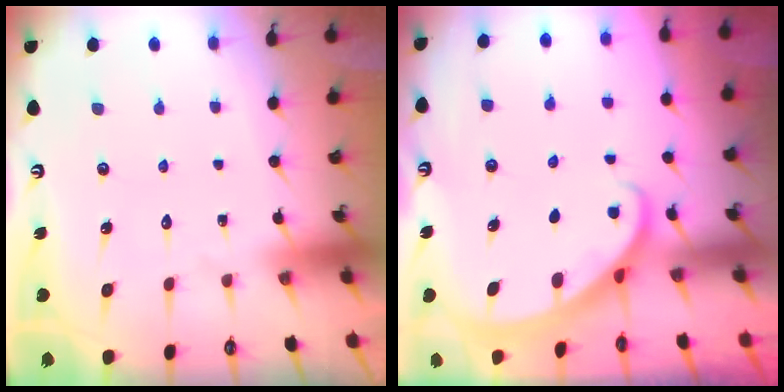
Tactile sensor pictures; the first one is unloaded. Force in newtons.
{"total": 1.8, "press": 1.8, "slide": 0.1}